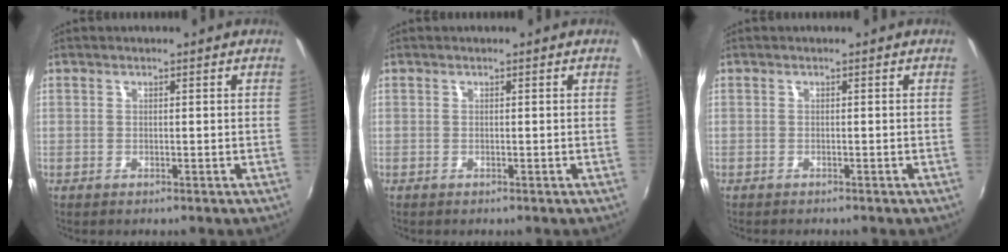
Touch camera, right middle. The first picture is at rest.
{"total": 0.0}
{"total": 0.9, "force": [-0.9, 0.0, 0.3], "torque": [-0.006, -0.005, -0.014]}